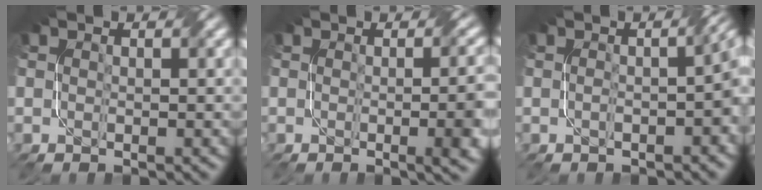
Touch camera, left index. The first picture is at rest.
{"total": 6.2, "force": [-0.7, 2.2, 5.7], "torque": [-0.040, 0.001, -0.005]}
{"total": 3.7, "force": [-0.8, 0.9, 3.5], "torque": [-0.051, 0.007, -0.012]}